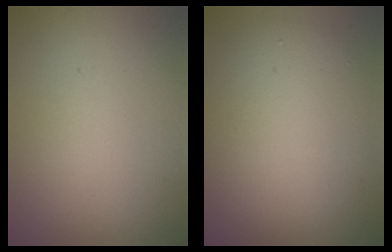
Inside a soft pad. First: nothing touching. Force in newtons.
{"total": 7.5, "press": 7.5, "slide": 0.4}